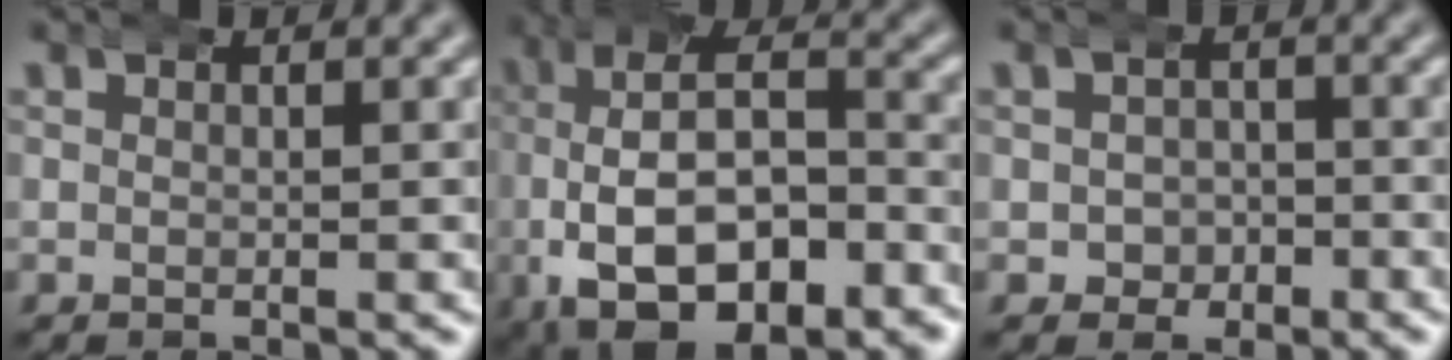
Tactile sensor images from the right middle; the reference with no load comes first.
{"total": 13.5, "force": [-3.2, 8.7, 9.8], "torque": [-0.192, -0.046, -0.027]}
{"total": 2.8, "force": [-1.2, 2.4, 0.5], "torque": [0.002, -0.007, -0.019]}